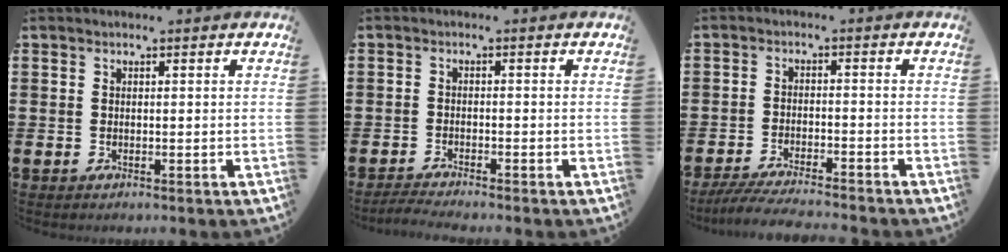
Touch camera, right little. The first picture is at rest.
{"total": 1.5, "force": [-1.4, -0.1, 0.5], "torque": [-0.009, 0.003, -0.028]}
{"total": 3.9, "force": [-3.6, -0.2, 1.5], "torque": [-0.029, -0.008, -0.070]}